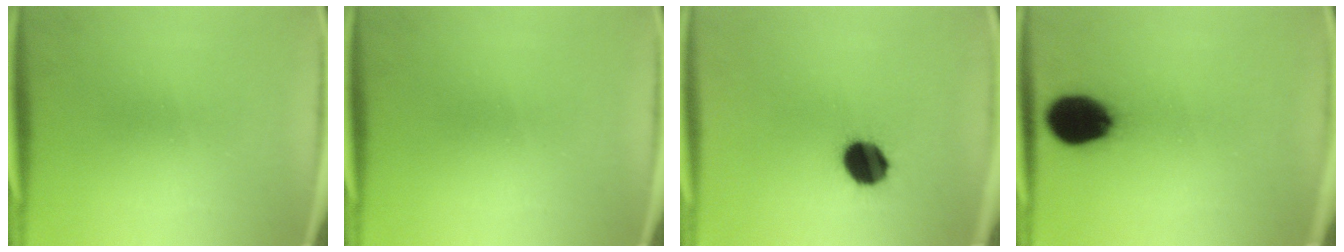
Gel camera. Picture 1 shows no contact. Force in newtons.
{"total": 0.0}
{"total": 10.8}
{"total": 13.2}